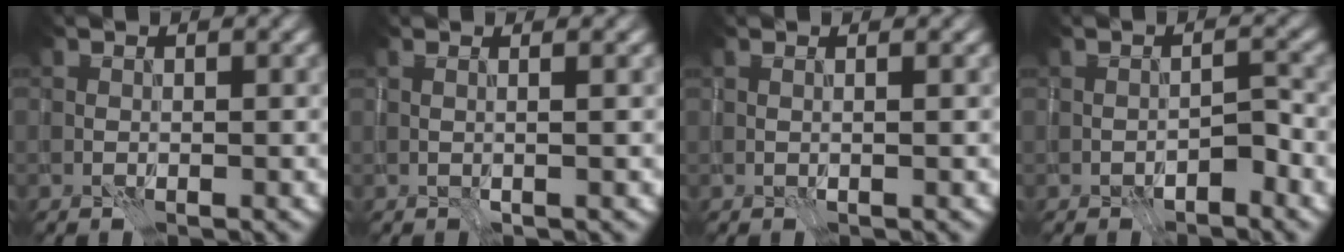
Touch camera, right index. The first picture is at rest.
{"total": 2.1, "force": [0.6, 0.8, 1.9], "torque": [-0.018, 0.008, -0.015]}
{"total": 1.2, "force": [0.5, 0.5, 1.0], "torque": [-0.010, 0.002, -0.009]}
{"total": 2.1, "force": [-1.4, 0.7, 1.4], "torque": [-0.019, 0.009, -0.026]}